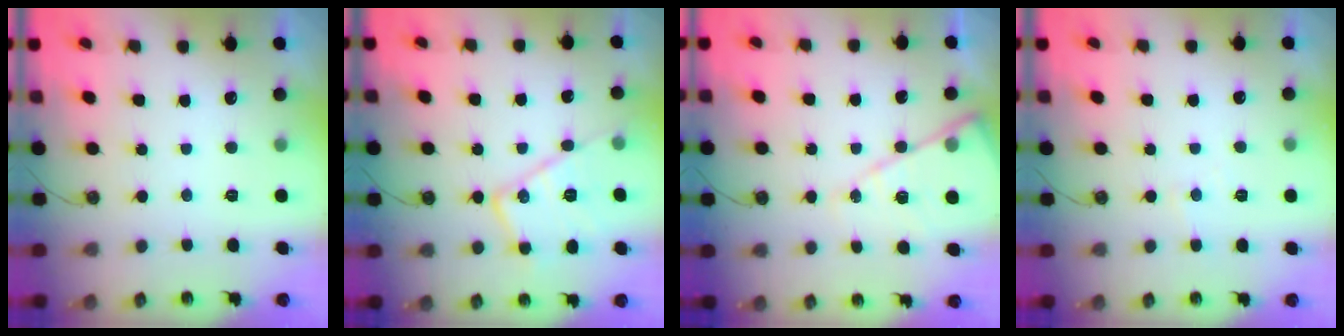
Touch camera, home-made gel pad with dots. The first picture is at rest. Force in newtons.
{"total": 15.4, "press": 15.4, "slide": 0.7}
{"total": 12.1, "press": 12.1, "slide": 1.0}
{"total": 3.0, "press": 2.9, "slide": 0.6}